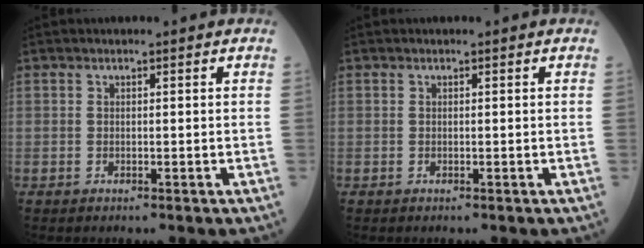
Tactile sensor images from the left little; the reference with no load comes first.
{"total": 0.0}